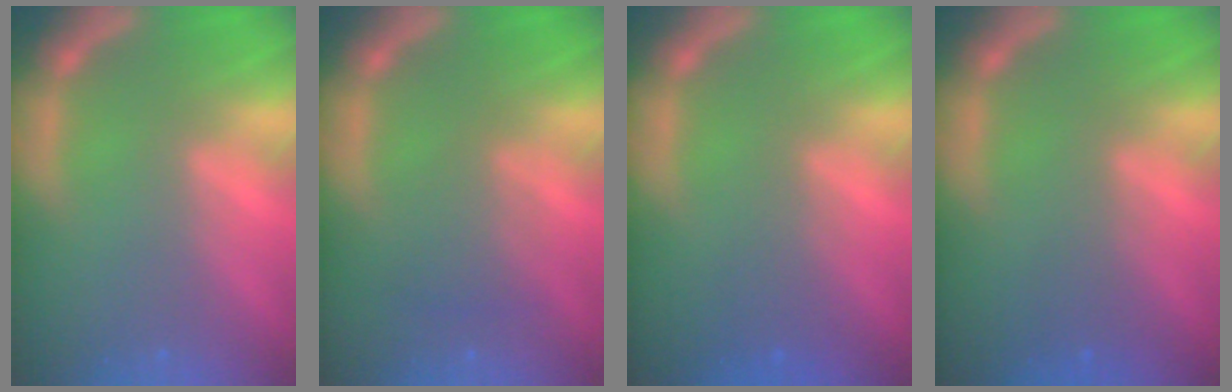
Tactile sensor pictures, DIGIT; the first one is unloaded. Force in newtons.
{"total": 2.5}
{"total": 2.0}
{"total": 1.5}